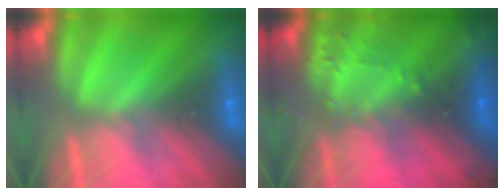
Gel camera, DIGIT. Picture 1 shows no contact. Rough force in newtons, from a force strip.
{"total": 3.0}